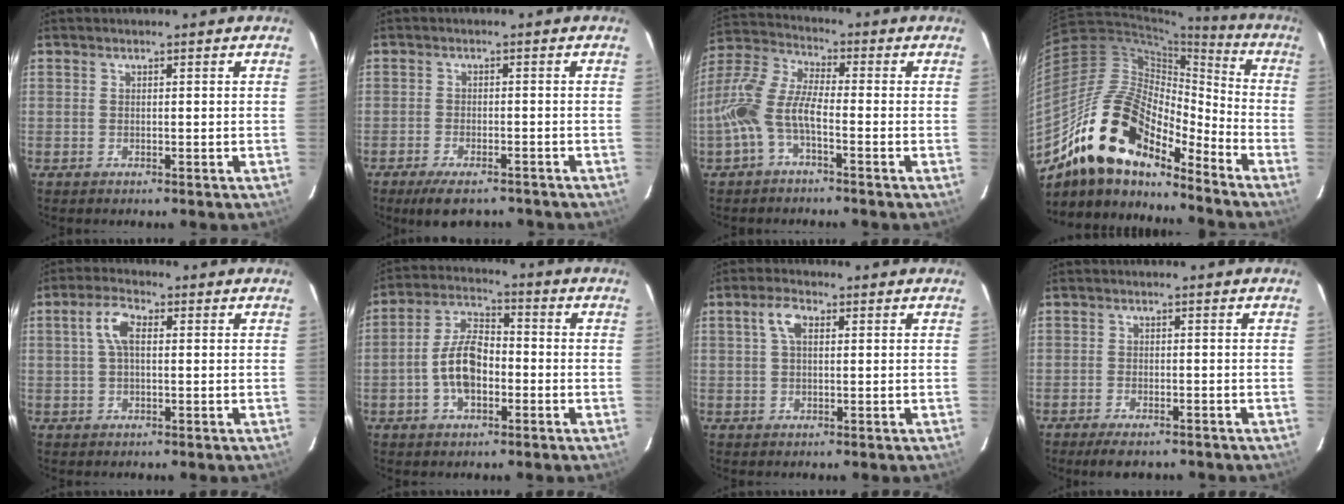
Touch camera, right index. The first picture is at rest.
{"total": 7.8, "force": [-6.2, 2.7, 3.9], "torque": [-0.084, -0.014, -0.097]}
{"total": 10.0, "force": [-3.4, 3.4, 8.8], "torque": [-0.204, 0.009, -0.073]}
{"total": 20.4, "force": [-14.9, 7.7, 11.6], "torque": [-0.206, -0.002, -0.286]}
{"total": 4.8, "force": [0.9, 2.2, 4.2], "torque": [-0.083, 0.014, 0.016]}
{"total": 9.3, "force": [-2.5, 5.0, 7.4], "torque": [-0.153, 0.016, -0.043]}
{"total": 3.8, "force": [1.1, 1.9, 3.1], "torque": [-0.061, 0.012, 0.021]}
{"total": 5.2, "force": [-4.2, 1.7, 2.6], "torque": [-0.058, -0.012, -0.067]}